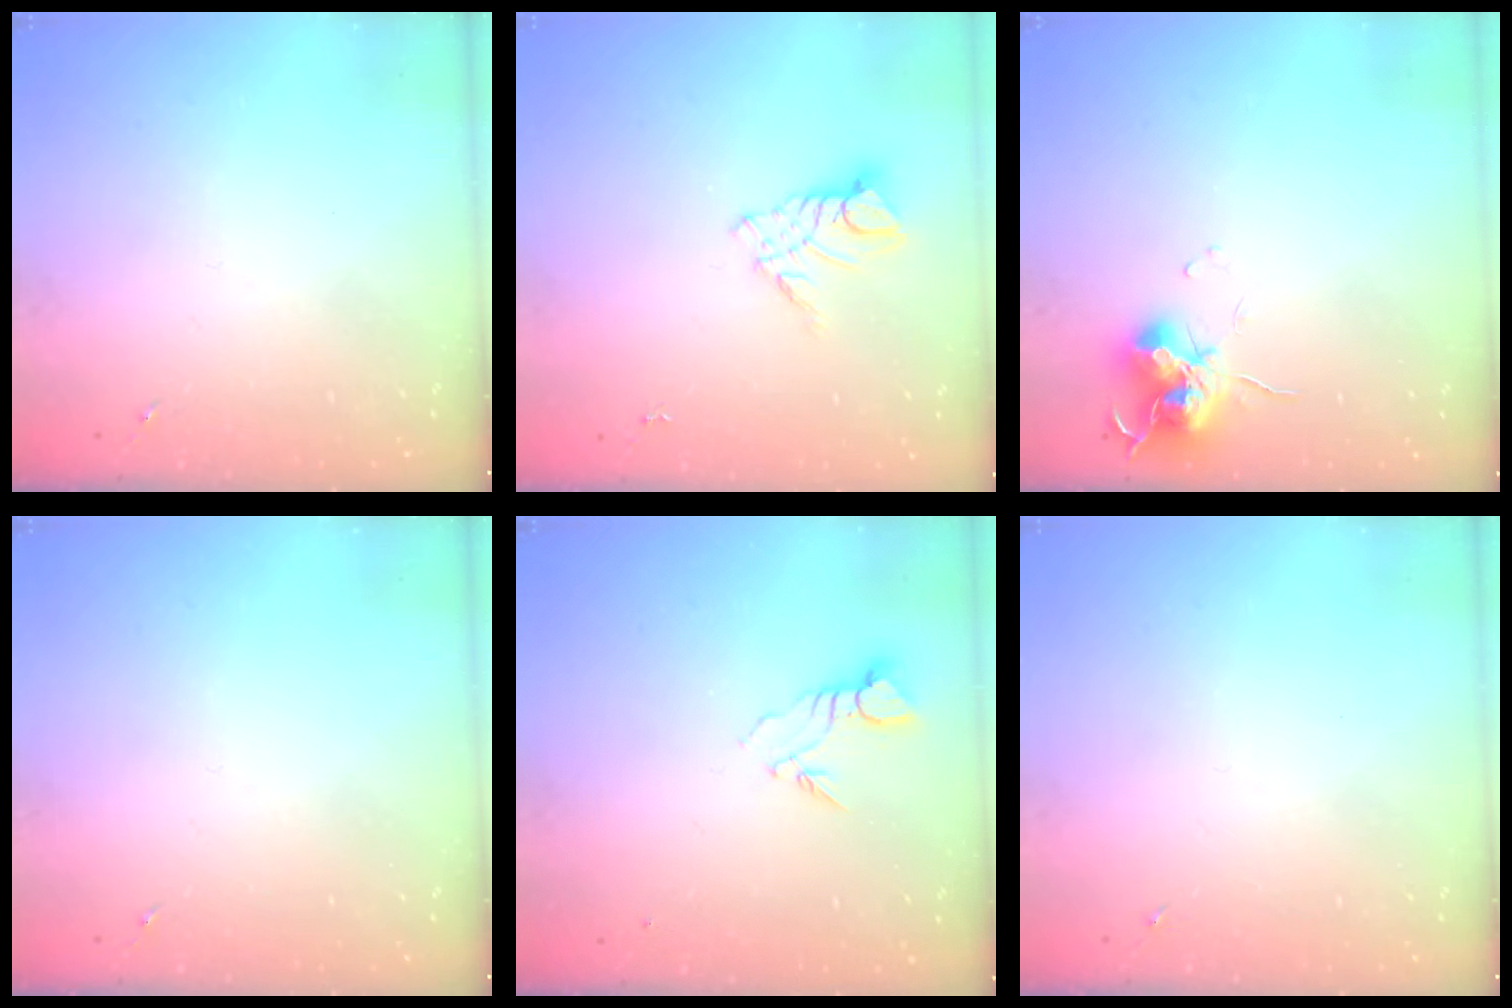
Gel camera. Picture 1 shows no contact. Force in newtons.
{"total": 8.9, "press": 8.9, "slide": 0.8}
{"total": 12.6, "press": 12.5, "slide": 1.4}
{"total": 0.0}
{"total": 3.8, "press": 3.8, "slide": 0.2}
{"total": 0.0}